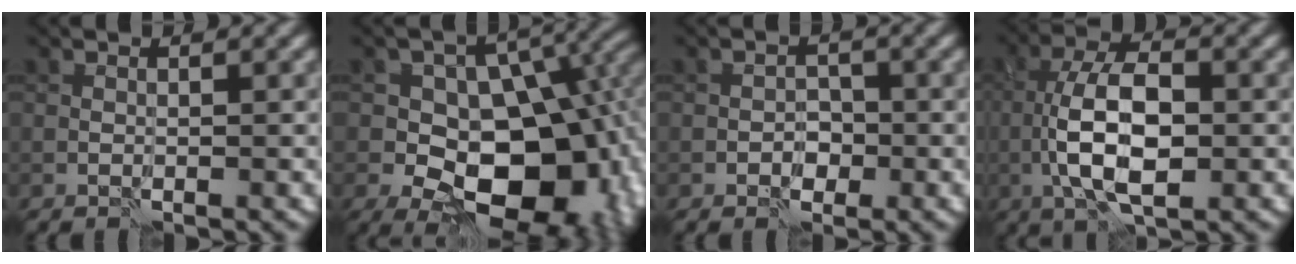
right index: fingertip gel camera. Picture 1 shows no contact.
{"total": 14.7, "force": [-3.6, 9.4, 10.7], "torque": [-0.104, 0.014, -0.058]}
{"total": 1.5, "force": [-0.6, 1.2, 0.7], "torque": [-0.003, 0.004, -0.012]}
{"total": 7.8, "force": [-1.4, 3.5, 6.8], "torque": [-0.133, 0.010, -0.030]}